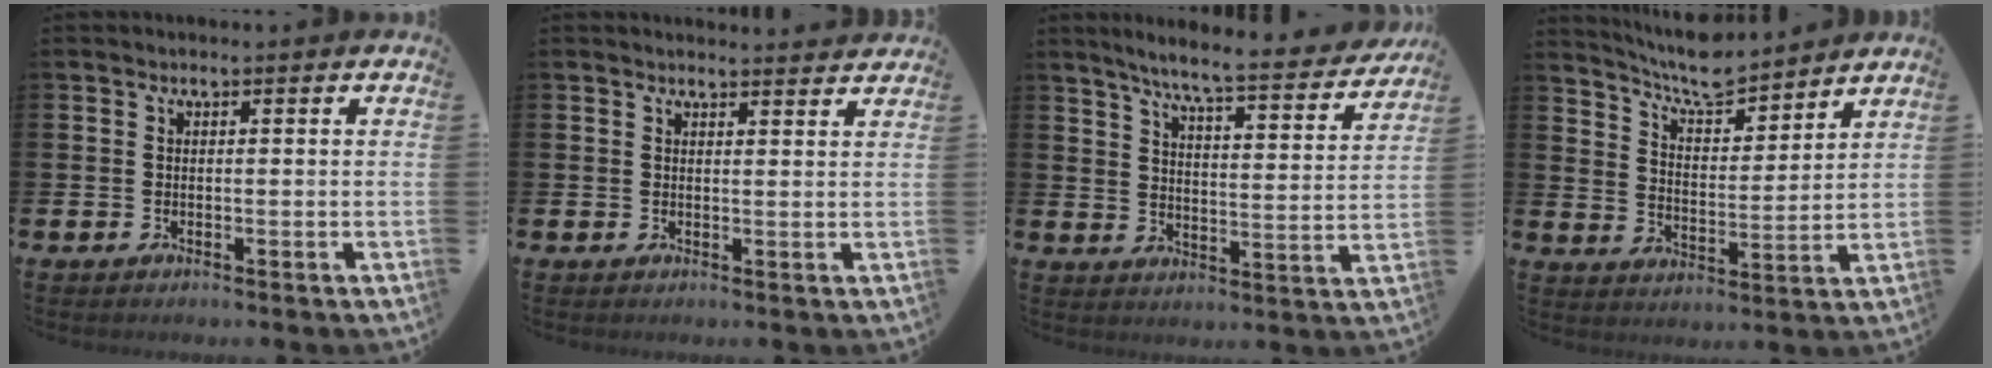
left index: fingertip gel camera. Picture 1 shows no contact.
{"total": 1.9, "force": [1.9, 0.1, -0.1], "torque": [0.008, -0.013, 0.033]}
{"total": 7.3, "force": [6.6, 0.1, 3.0], "torque": [-0.077, -0.048, 0.109]}
{"total": 7.3, "force": [7.0, 1.1, 1.7], "torque": [-0.066, -0.039, 0.127]}